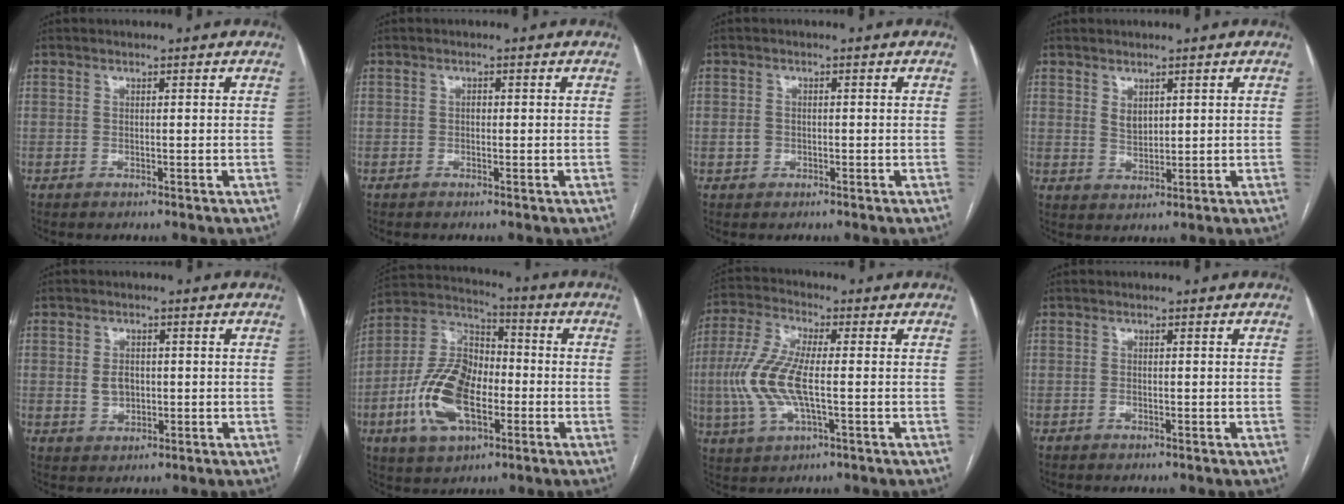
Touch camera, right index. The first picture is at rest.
{"total": 0.8, "force": [-0.1, 0.5, 0.5], "torque": [-0.007, 0.002, -0.005]}
{"total": 1.5, "force": [-0.5, 1.3, 0.6], "torque": [-0.011, 0.005, -0.005]}
{"total": 2.5, "force": [1.3, 1.6, 1.5], "torque": [-0.028, -0.003, 0.032]}
{"total": 3.3, "force": [0.1, 2.6, 2.2], "torque": [-0.039, 0.003, 0.007]}
{"total": 16.0, "force": [-4.4, 8.4, 13.0], "torque": [-0.279, 0.016, -0.077]}
{"total": 11.1, "force": [-1.2, 3.3, 10.5], "torque": [-0.246, 0.004, -0.023]}
{"total": 0.7, "force": [-0.3, 0.3, 0.5], "torque": [-0.012, 0.000, -0.005]}